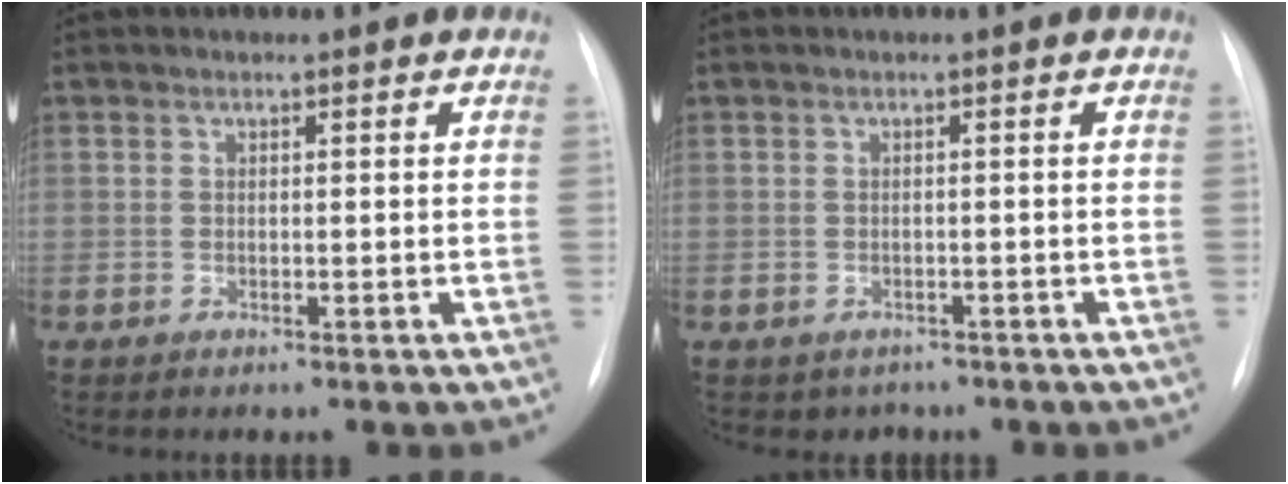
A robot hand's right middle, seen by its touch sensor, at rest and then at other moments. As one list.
[{"total": 2.5, "force": [-1.7, 1.8, 0.2], "torque": [-0.005, 0.006, -0.020]}]